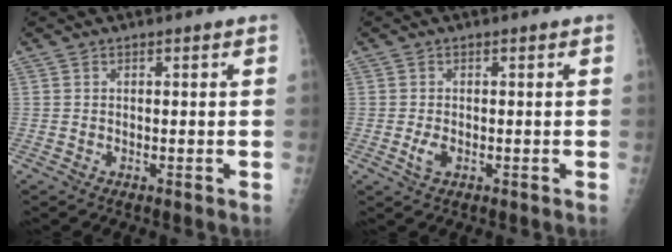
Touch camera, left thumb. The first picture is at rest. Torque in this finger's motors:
{"motor_torque": [-0.10, 0.08, 0.08, 0.03, 0.01]}